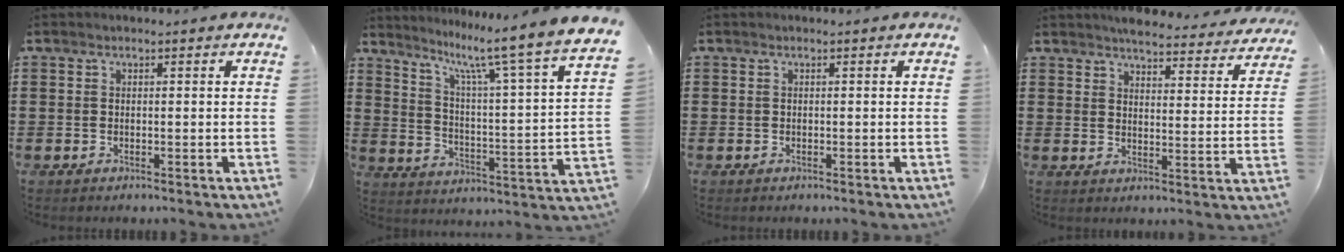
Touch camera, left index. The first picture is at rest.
{"total": 8.0, "force": [6.6, -1.0, 4.4], "torque": [-0.100, -0.069, 0.091]}
{"total": 0.0}
{"total": 4.5, "force": [4.4, 0.3, 0.9], "torque": [-0.029, -0.027, 0.073]}